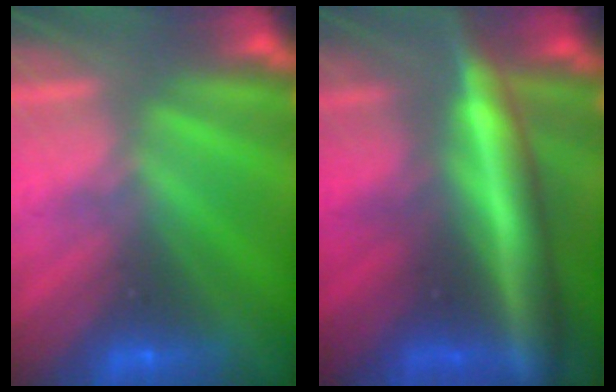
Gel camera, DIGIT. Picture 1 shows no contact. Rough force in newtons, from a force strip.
{"total": 9.4}